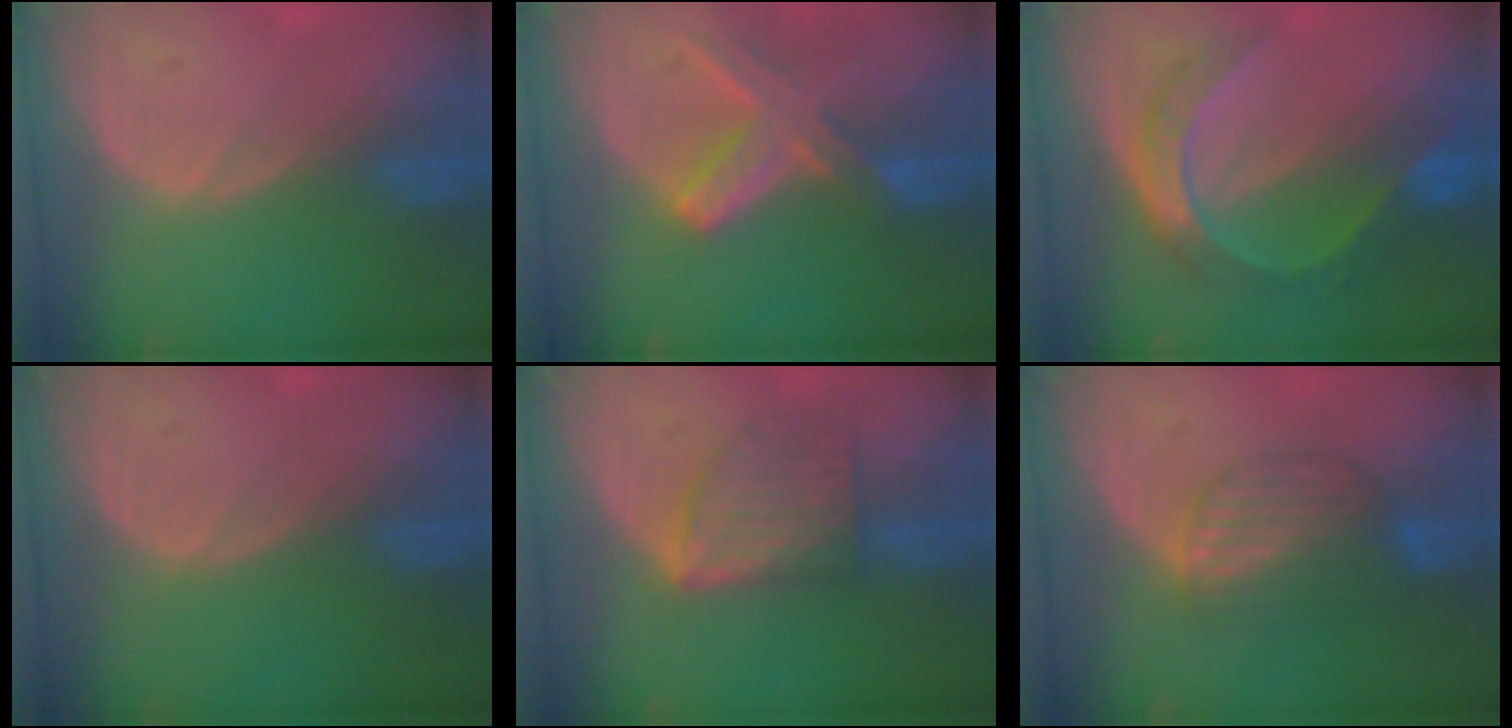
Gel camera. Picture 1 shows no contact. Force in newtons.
{"total": 8.2, "press": 7.2, "slide": 3.9}
{"total": 8.3, "press": 8.2, "slide": 0.8}
{"total": 0.0}
{"total": 6.5, "press": 6.5, "slide": 0.1}
{"total": 6.4, "press": 6.3, "slide": 1.2}